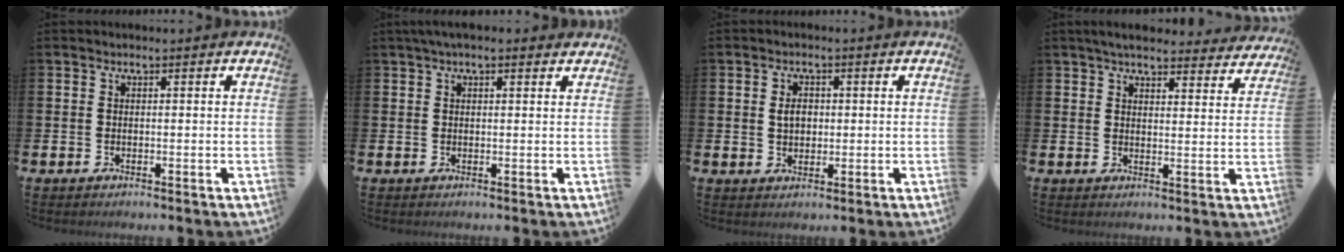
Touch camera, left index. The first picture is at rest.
{"total": 1.8, "force": [1.3, 0.5, 1.1], "torque": [-0.019, 0.006, 0.022]}
{"total": 2.7, "force": [0.5, 2.0, 1.8], "torque": [-0.017, 0.001, 0.004]}
{"total": 4.5, "force": [4.3, 0.9, 1.2], "torque": [-0.026, -0.025, 0.073]}